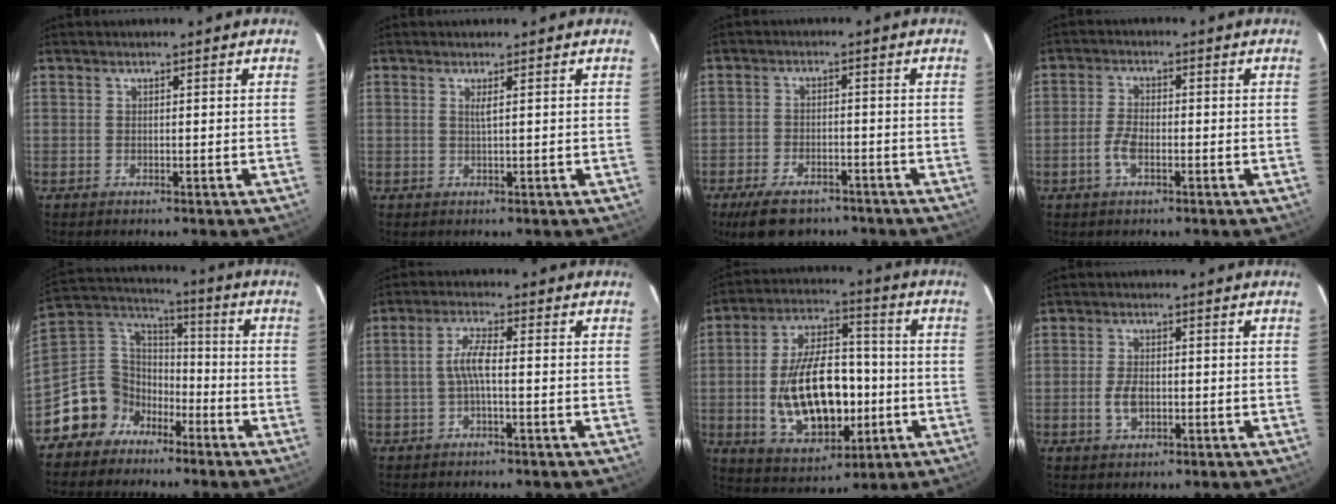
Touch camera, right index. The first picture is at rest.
{"total": 1.0, "force": [0.5, -0.3, 0.8], "torque": [-0.015, 0.000, 0.009]}
{"total": 9.8, "force": [-7.3, 4.5, 4.8], "torque": [-0.116, -0.006, -0.115]}
{"total": 3.9, "force": [-1.6, 1.8, 3.1], "torque": [-0.070, 0.003, -0.030]}
{"total": 11.8, "force": [-7.4, 9.1, 1.9], "torque": [-0.064, 0.050, -0.140]}
{"total": 3.9, "force": [-0.7, 0.5, 3.8], "torque": [-0.080, 0.008, -0.014]}
{"total": 18.8, "force": [-3.0, 10.3, 15.4], "torque": [-0.298, 0.013, -0.026]}
{"total": 3.9, "force": [-0.9, 2.3, 3.0], "torque": [-0.063, 0.001, -0.013]}